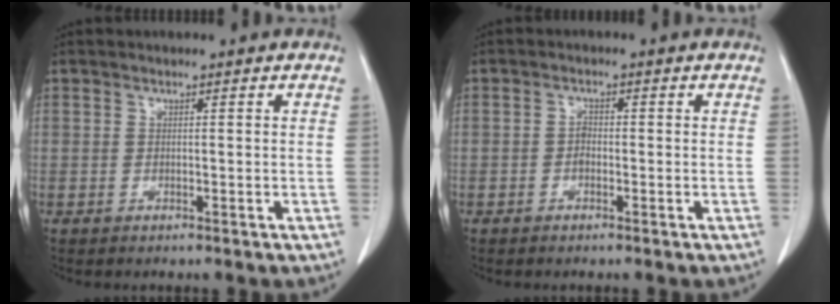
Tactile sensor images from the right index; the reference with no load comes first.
{"total": 1.4, "force": [-0.5, 0.8, 1.0], "torque": [-0.015, 0.005, -0.011]}